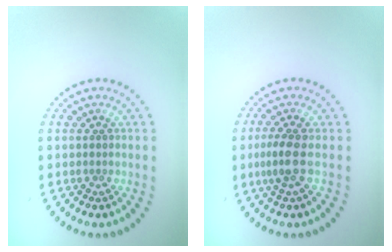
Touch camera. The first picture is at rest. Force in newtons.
{"total": 2.0, "press": 1.7, "slide": 1.1}